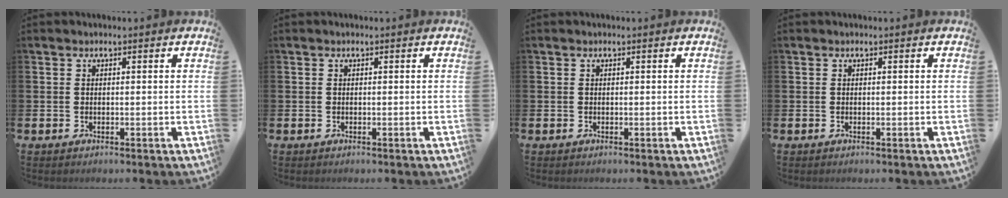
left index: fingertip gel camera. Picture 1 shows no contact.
{"total": 0.0}
{"total": 0.0}
{"total": 0.0}